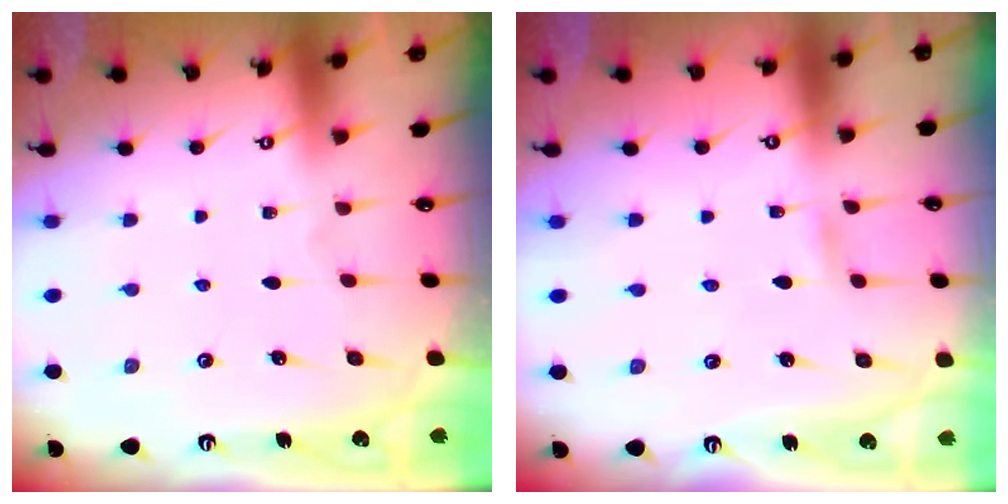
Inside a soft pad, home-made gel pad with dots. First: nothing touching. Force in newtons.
{"total": 1.8, "press": 1.8, "slide": 0.2}